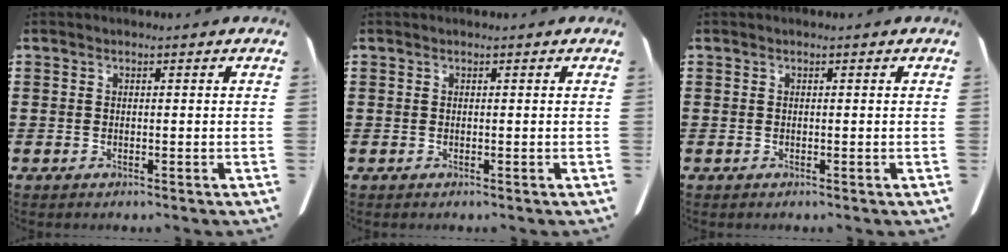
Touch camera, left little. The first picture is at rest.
{"total": 0.0}
{"total": 0.0}